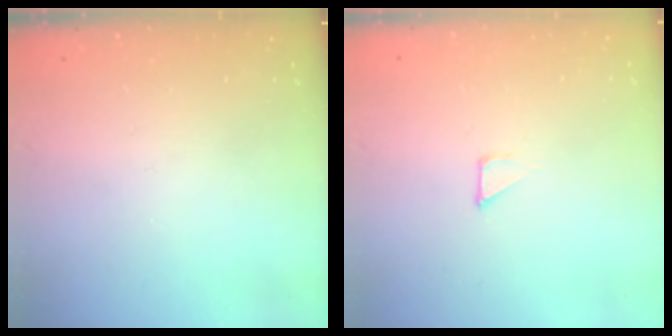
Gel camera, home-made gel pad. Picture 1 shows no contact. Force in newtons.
{"total": 1.2, "press": 1.2, "slide": 0.0}